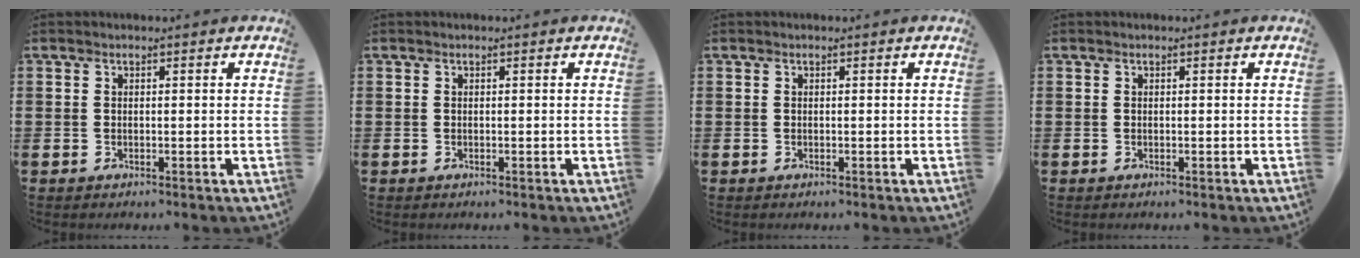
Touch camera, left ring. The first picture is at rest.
{"total": 0.0}
{"total": 0.0}
{"total": 0.0}